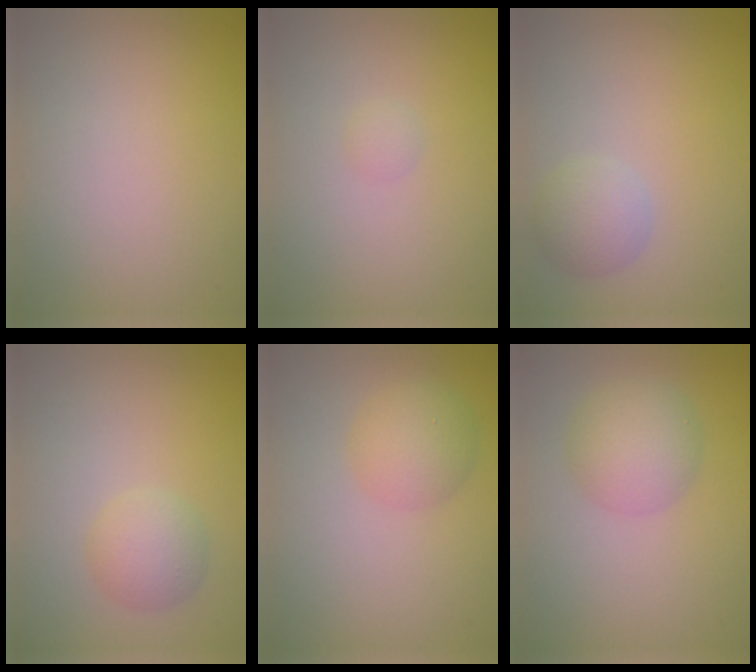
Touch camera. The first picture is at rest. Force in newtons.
{"total": 0.6, "press": 0.6, "slide": 0.0}
{"total": 2.3, "press": 2.3, "slide": 0.2}
{"total": 2.5, "press": 2.5, "slide": 0.1}
{"total": 3.0, "press": 3.0, "slide": 0.1}
{"total": 3.8, "press": 3.8, "slide": 0.1}